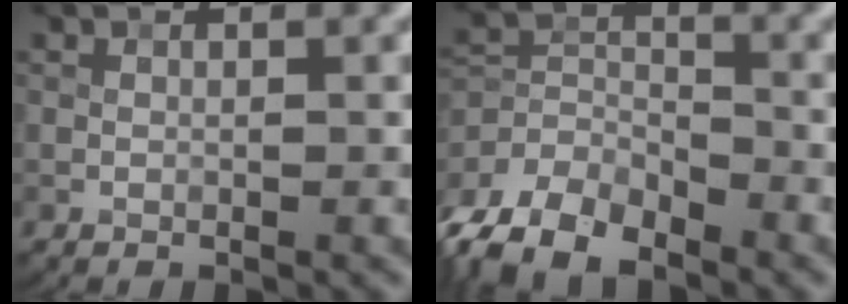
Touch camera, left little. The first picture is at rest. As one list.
[{"total": 8.0, "force": [-6.3, 3.9, 3.1], "torque": [-0.045, -0.009, -0.120]}]